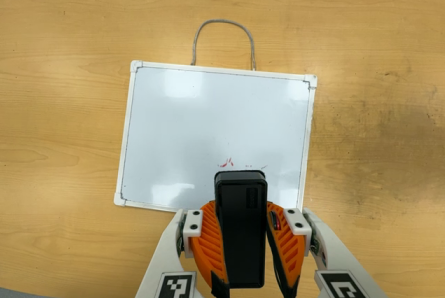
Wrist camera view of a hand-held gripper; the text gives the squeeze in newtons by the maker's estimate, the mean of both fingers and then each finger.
{"total": 10.3, "left": 8.7, "right": 11.9}